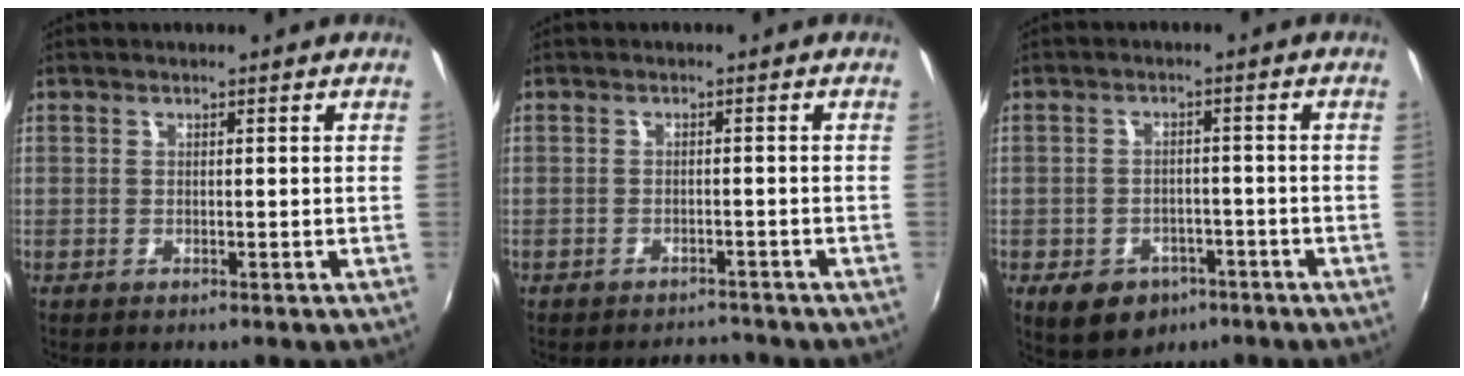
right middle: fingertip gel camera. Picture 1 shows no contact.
{"total": 3.6, "force": [-3.3, 1.2, 0.2], "torque": [-0.011, 0.002, -0.050]}
{"total": 8.9, "force": [-4.8, 6.5, 3.8], "torque": [-0.090, 0.001, -0.056]}